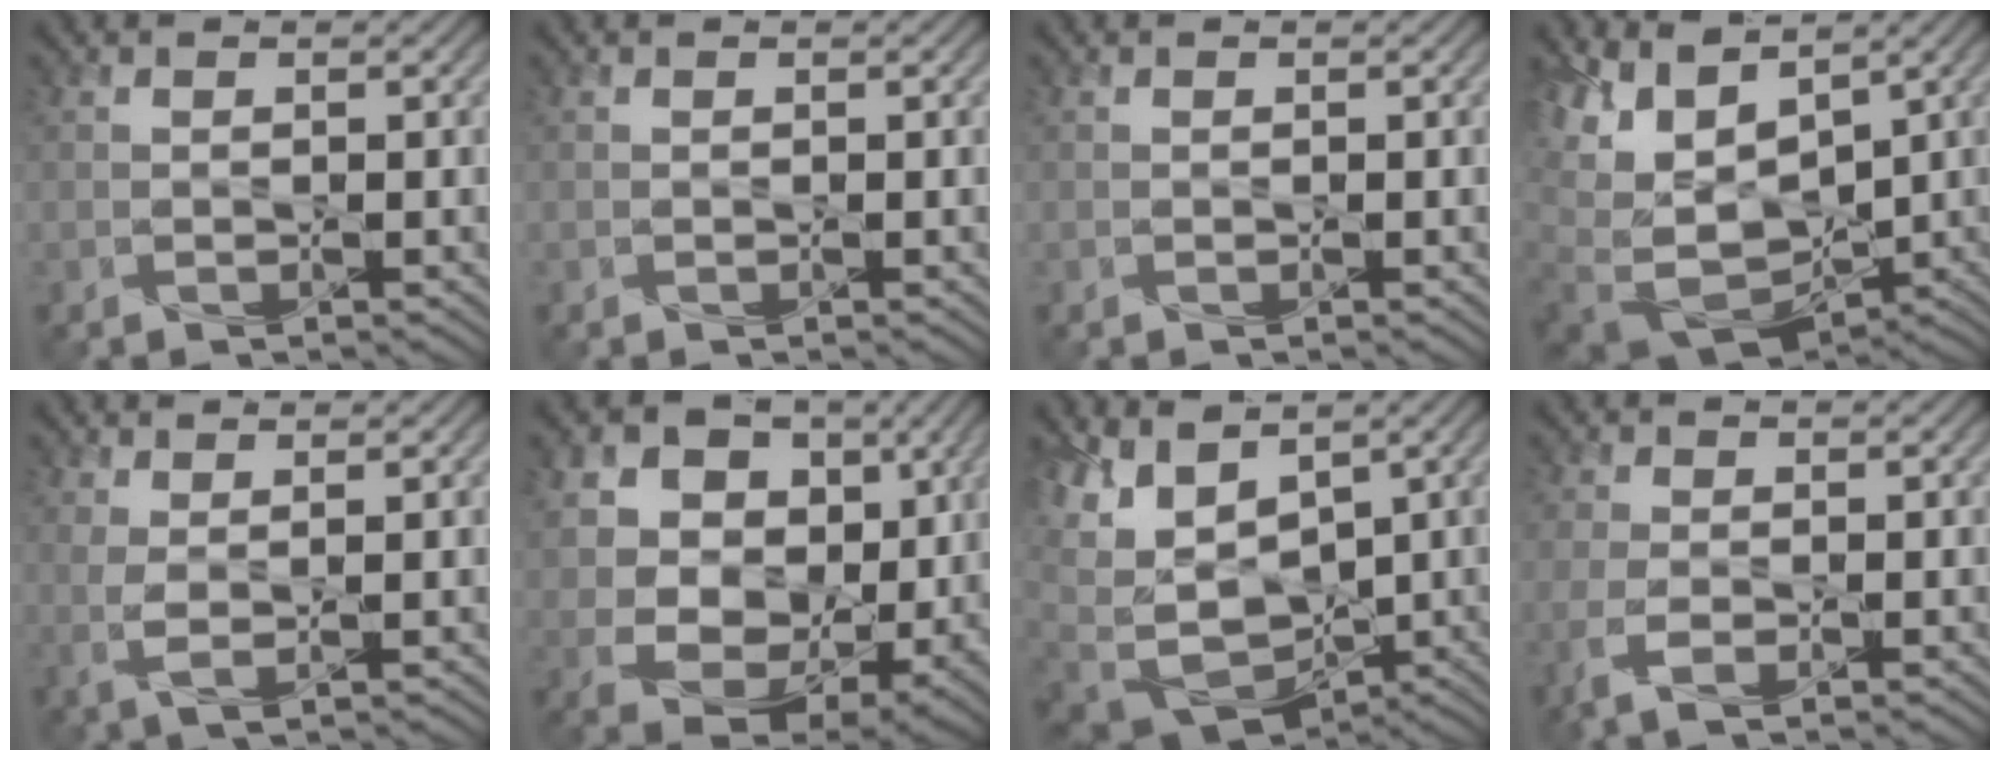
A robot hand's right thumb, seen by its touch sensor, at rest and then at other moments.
{"total": 0.0}
{"total": 0.0}
{"total": 12.0, "force": [0.8, 8.1, 8.8], "torque": [-0.213, -0.012, 0.075]}
{"total": 2.4, "force": [1.2, 0.5, 2.1], "torque": [-0.047, 0.000, 0.024]}
{"total": 16.4, "force": [5.3, 12.3, 9.4], "torque": [-0.215, 0.033, 0.101]}
{"total": 11.4, "force": [0.1, 7.3, 8.7], "torque": [-0.201, -0.018, 0.042]}
{"total": 3.8, "force": [-1.2, 1.8, 3.1], "torque": [-0.084, -0.007, -0.026]}